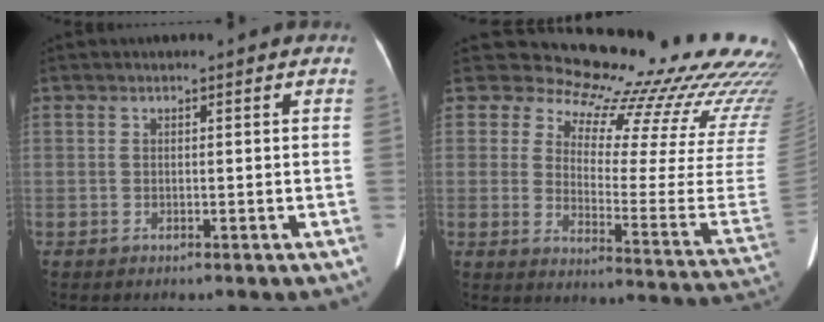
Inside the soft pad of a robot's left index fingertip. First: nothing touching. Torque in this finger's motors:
{"motor_torque": [-0.61, -1.47, -0.15, -0.14]}